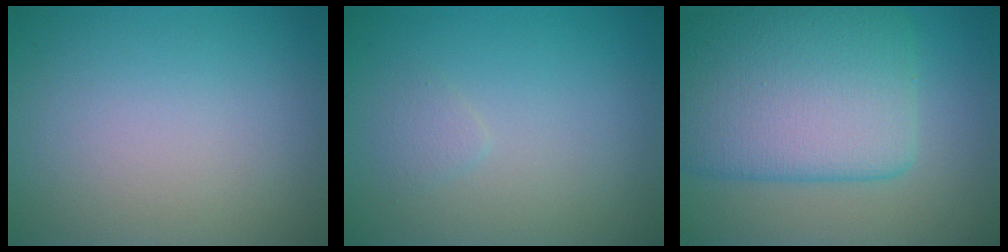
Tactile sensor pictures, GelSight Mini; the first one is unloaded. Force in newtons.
{"total": 0.8, "press": 0.8, "slide": 0.0}
{"total": 9.5, "press": 9.5, "slide": 0.3}